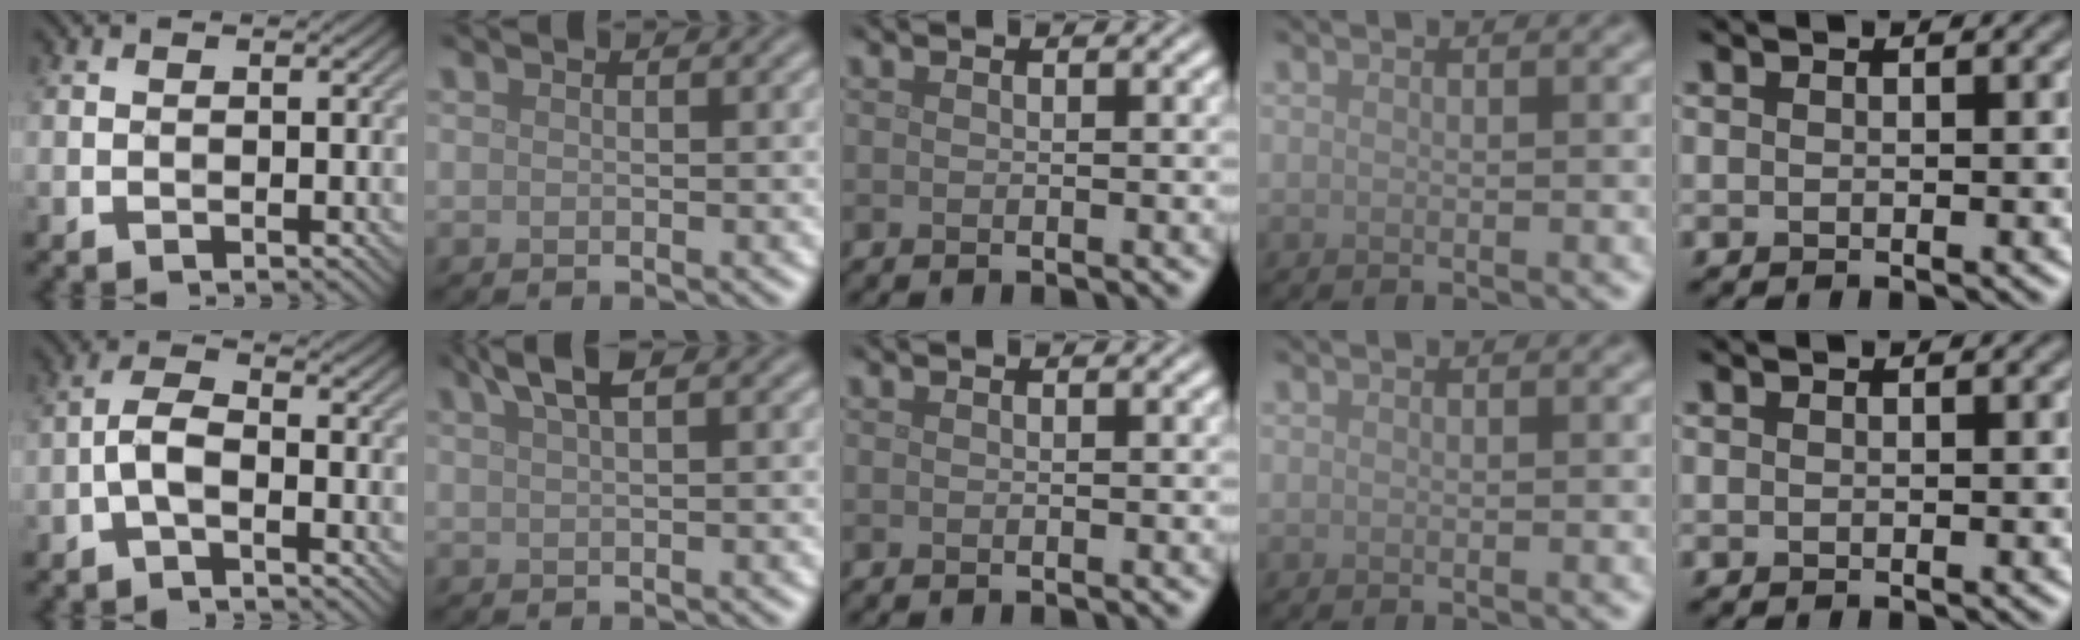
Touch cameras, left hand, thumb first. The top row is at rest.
{"thumb": {"total": 3.6, "force": [-1.7, 1.3, 2.9], "torque": [-0.060, 0.010, -0.044]}, "index": {"total": 2.7, "force": [1.7, 0.7, 2.0], "torque": [-0.028, 0.008, 0.028]}}